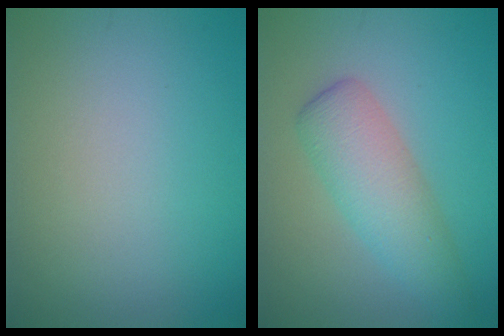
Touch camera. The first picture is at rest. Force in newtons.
{"total": 4.8, "press": 4.8, "slide": 0.1}